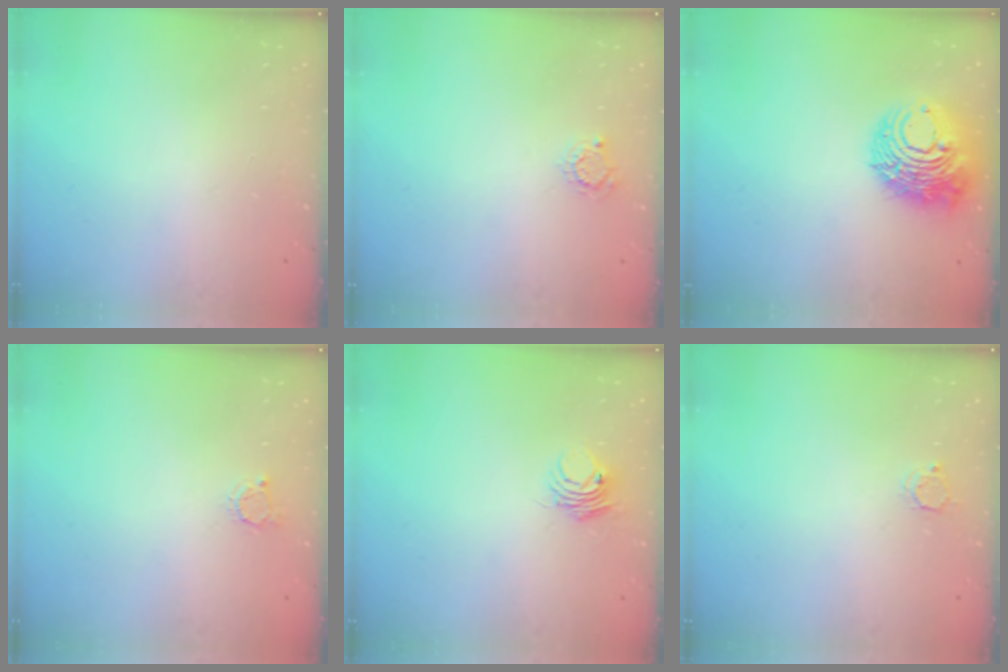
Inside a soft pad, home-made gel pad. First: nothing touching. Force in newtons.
{"total": 2.5, "press": 2.5, "slide": 0.4}
{"total": 12.7, "press": 12.6, "slide": 1.0}
{"total": 3.0, "press": 3.0, "slide": 0.4}
{"total": 4.8, "press": 4.8, "slide": 0.3}
{"total": 2.7, "press": 2.7, "slide": 0.3}